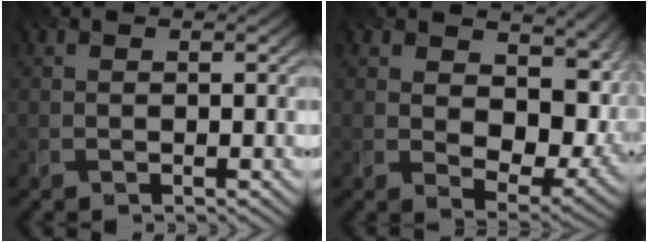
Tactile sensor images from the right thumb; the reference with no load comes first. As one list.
[{"total": 11.0, "force": [1.8, 6.7, 8.4], "torque": [-0.156, -0.023, 0.040]}]